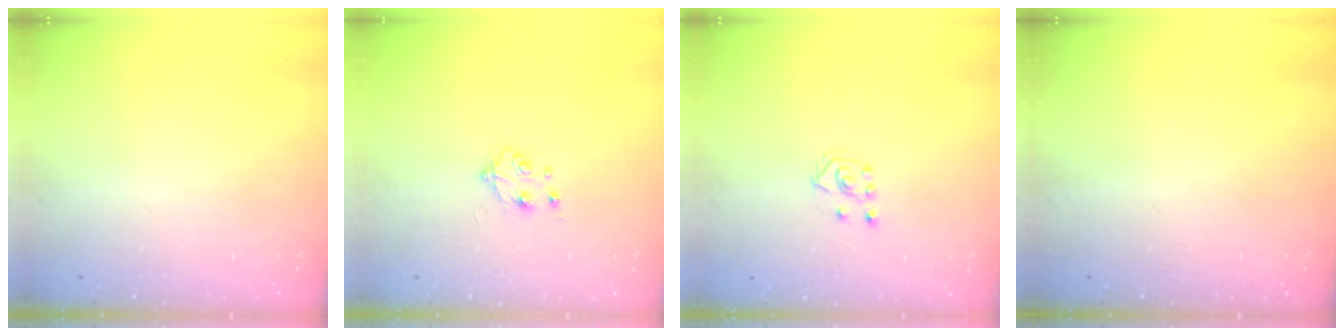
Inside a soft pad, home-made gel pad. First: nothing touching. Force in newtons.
{"total": 4.9, "press": 4.9, "slide": 0.7}
{"total": 4.6, "press": 4.5, "slide": 0.8}
{"total": 0.0}